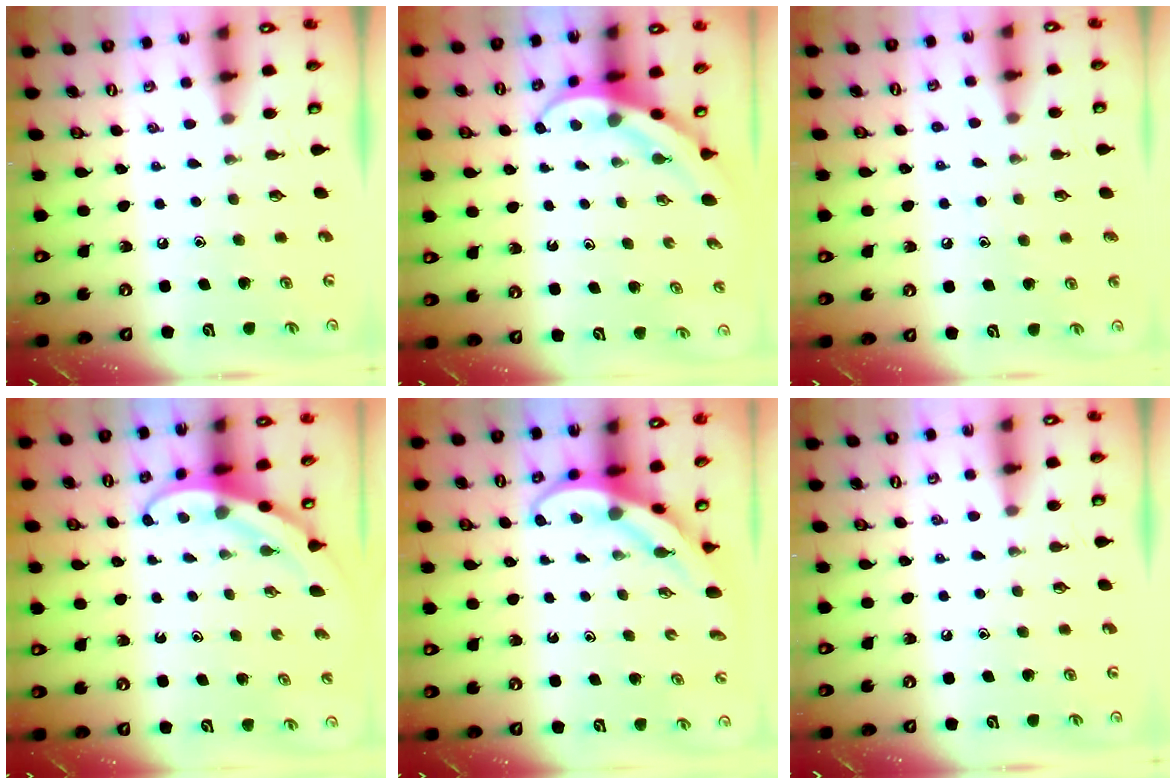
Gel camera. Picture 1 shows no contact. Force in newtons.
{"total": 4.0, "press": 4.0, "slide": 0.4}
{"total": 6.5, "press": 6.5, "slide": 0.8}
{"total": 3.7, "press": 3.7, "slide": 0.3}
{"total": 3.9, "press": 3.9, "slide": 0.4}
{"total": 0.0}